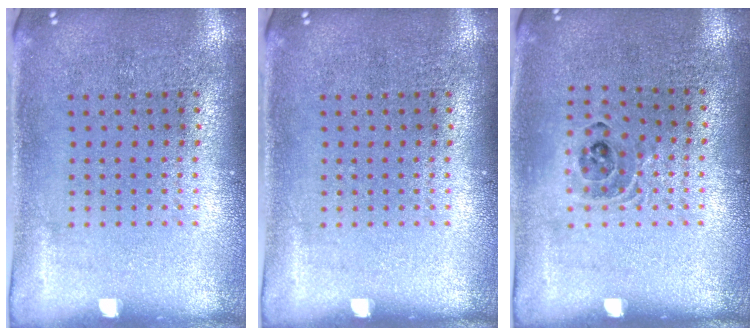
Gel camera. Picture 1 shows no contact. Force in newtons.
{"total": 0.0}
{"total": 0.9, "press": 0.9, "slide": 0.2}